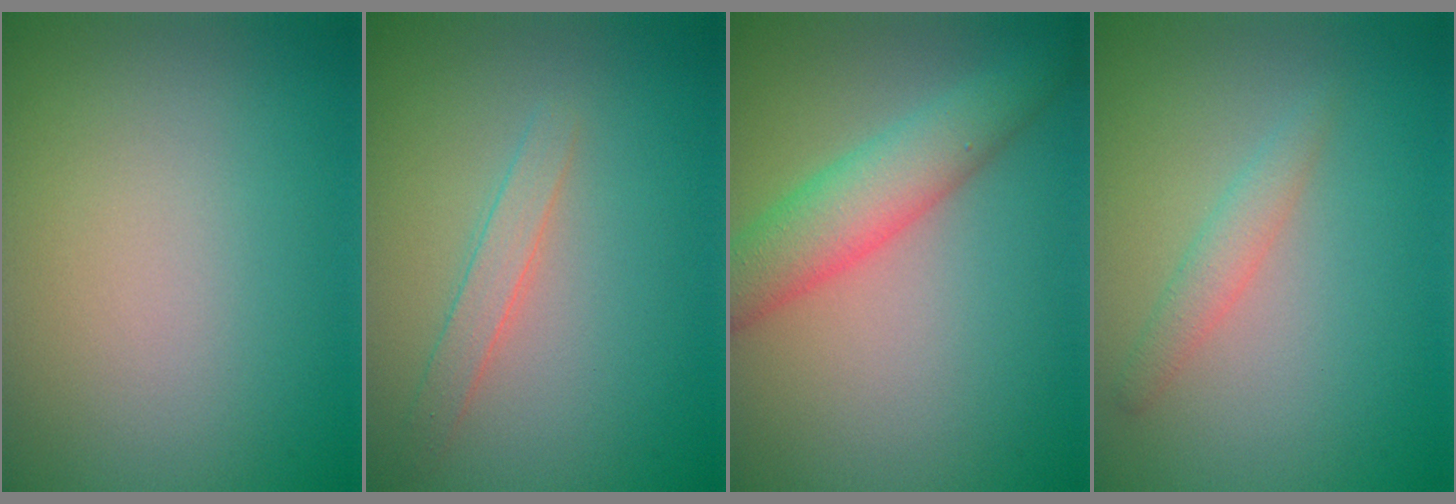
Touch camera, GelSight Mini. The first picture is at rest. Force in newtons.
{"total": 1.8, "press": 1.8, "slide": 0.0}
{"total": 4.8, "press": 4.8, "slide": 0.2}
{"total": 1.6, "press": 1.6, "slide": 0.0}